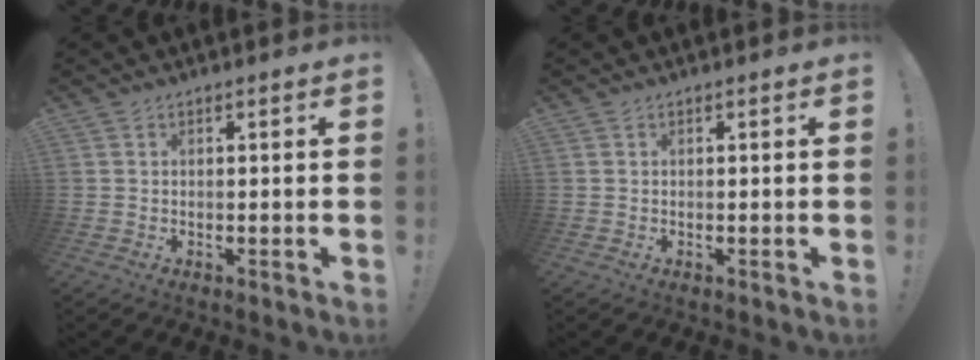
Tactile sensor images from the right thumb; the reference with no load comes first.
{"total": 0.0}